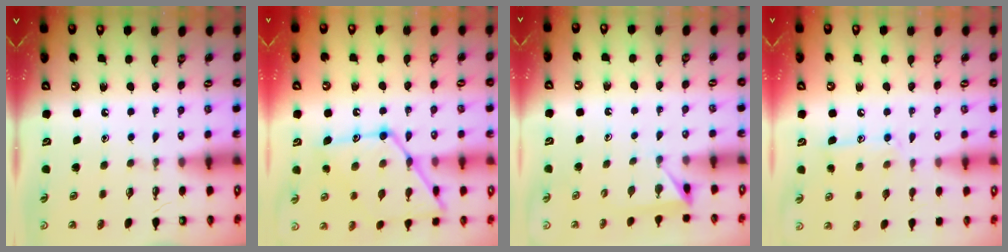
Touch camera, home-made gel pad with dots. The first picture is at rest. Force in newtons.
{"total": 18.3, "press": 18.3, "slide": 1.6}
{"total": 2.8, "press": 2.8, "slide": 0.5}
{"total": 10.8, "press": 10.8, "slide": 0.7}